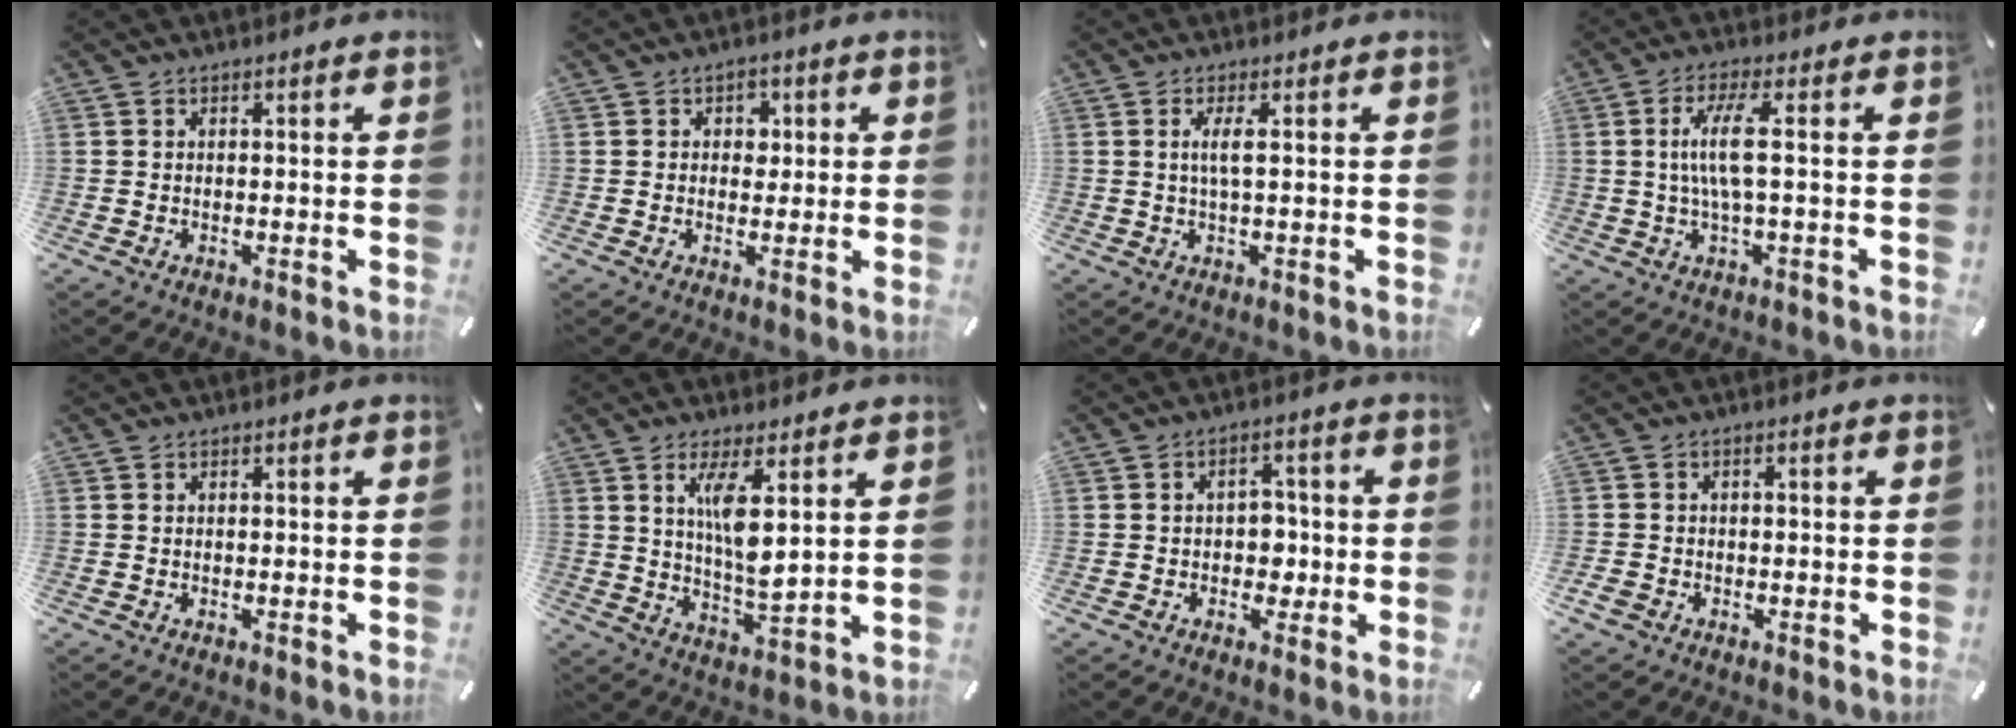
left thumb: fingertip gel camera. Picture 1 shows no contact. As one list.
[{"total": 3.1, "force": [0.4, 2.7, 1.5], "torque": [-0.009, -0.003, -0.002]}, {"total": 3.7, "force": [0.5, 0.6, 3.7], "torque": [-0.072, -0.002, 0.006]}, {"total": 7.9, "force": [0.5, 1.3, 7.8], "torque": [-0.168, -0.007, 0.000]}, {"total": 0.0}, {"total": 9.0, "force": [3.5, 2.4, 7.9], "torque": [-0.153, -0.019, 0.057]}, {"total": 5.4, "force": [-0.6, 4.4, 3.1], "torque": [-0.038, 0.003, -0.015]}, {"total": 2.3, "force": [-1.1, 1.7, 1.0], "torque": [-0.023, 0.002, -0.024]}]